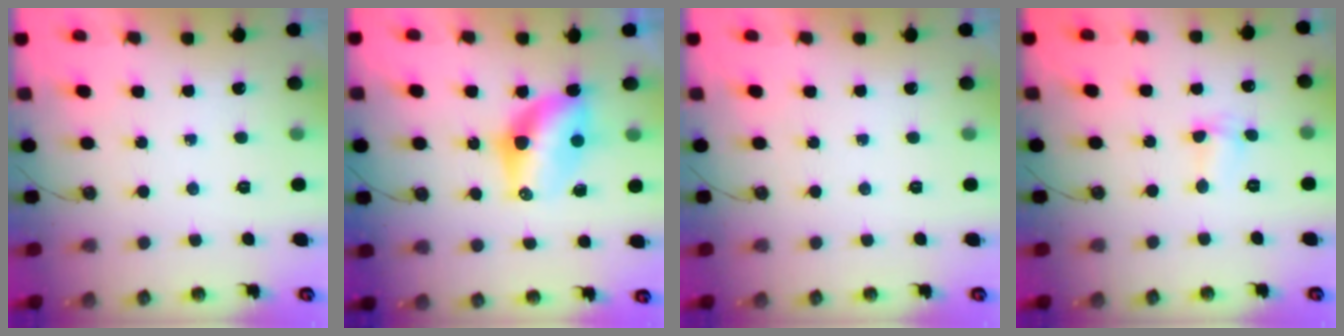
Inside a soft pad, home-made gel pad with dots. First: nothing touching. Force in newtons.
{"total": 7.6, "press": 7.6, "slide": 0.6}
{"total": 0.0}
{"total": 1.7, "press": 1.5, "slide": 0.7}